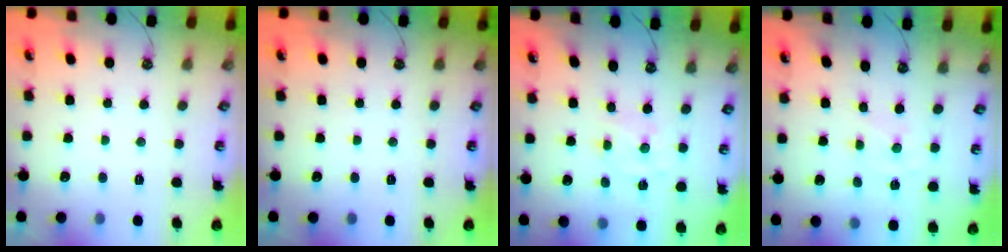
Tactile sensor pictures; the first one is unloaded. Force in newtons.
{"total": 0.0}
{"total": 0.8, "press": 0.8, "slide": 0.1}
{"total": 0.0}